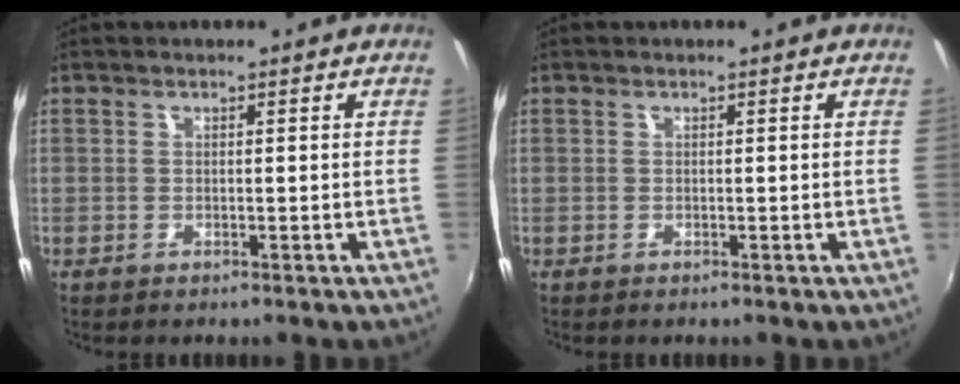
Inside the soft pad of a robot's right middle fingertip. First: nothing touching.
{"total": 0.0}